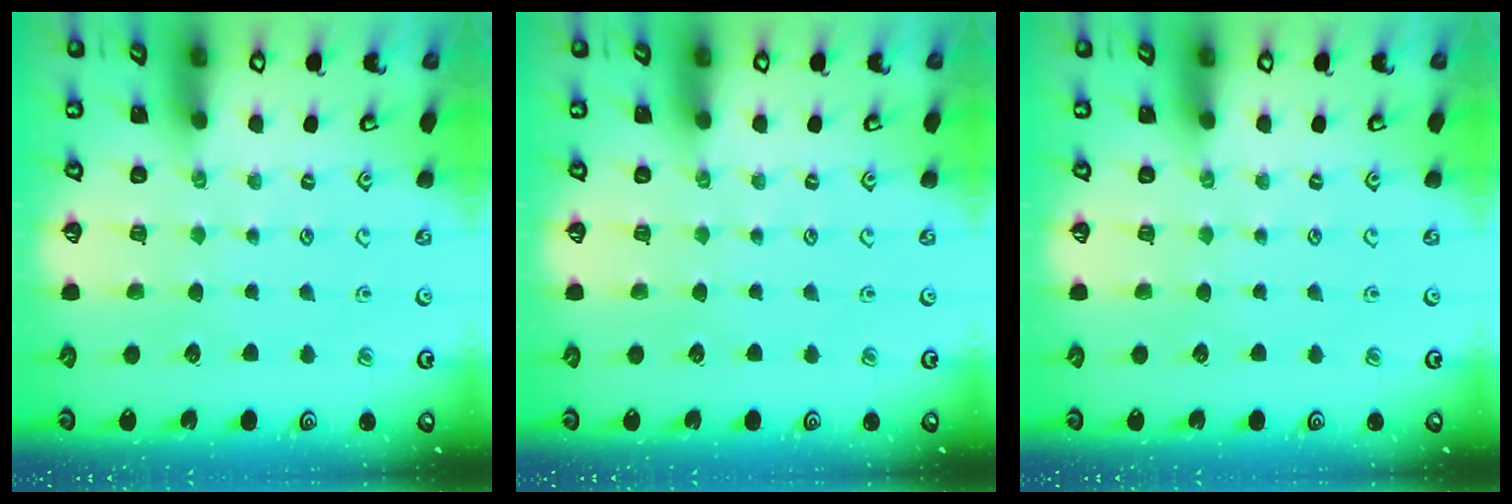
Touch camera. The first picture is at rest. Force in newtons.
{"total": 0.0}
{"total": 0.0}